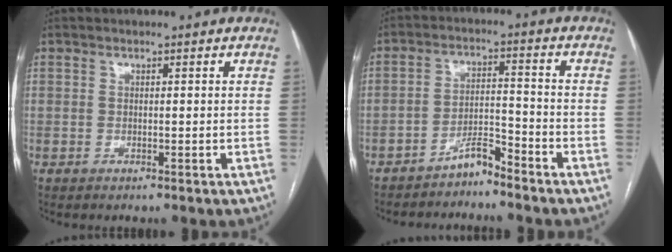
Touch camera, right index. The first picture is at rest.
{"total": 4.5, "force": [-4.0, 0.5, 1.9], "torque": [-0.030, -0.001, -0.074]}